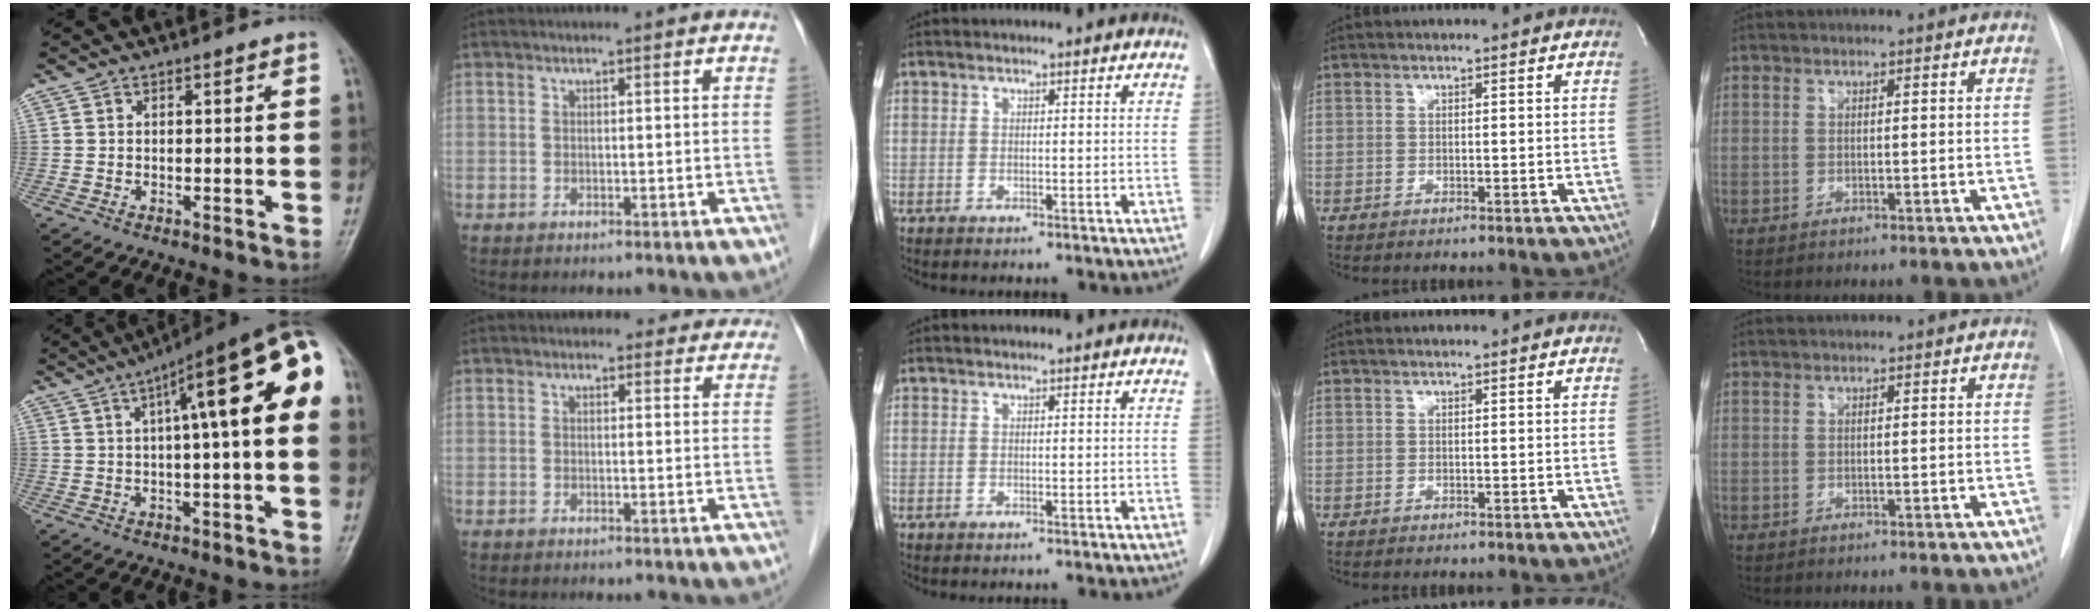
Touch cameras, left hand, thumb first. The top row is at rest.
{"thumb": {"total": 17.3, "force": [3.8, 3.9, 16.5], "torque": [-0.223, 0.036, 0.042]}, "index": {"total": 3.5, "force": [3.1, 1.8, 0.2], "torque": [0.013, -0.001, 0.018]}}